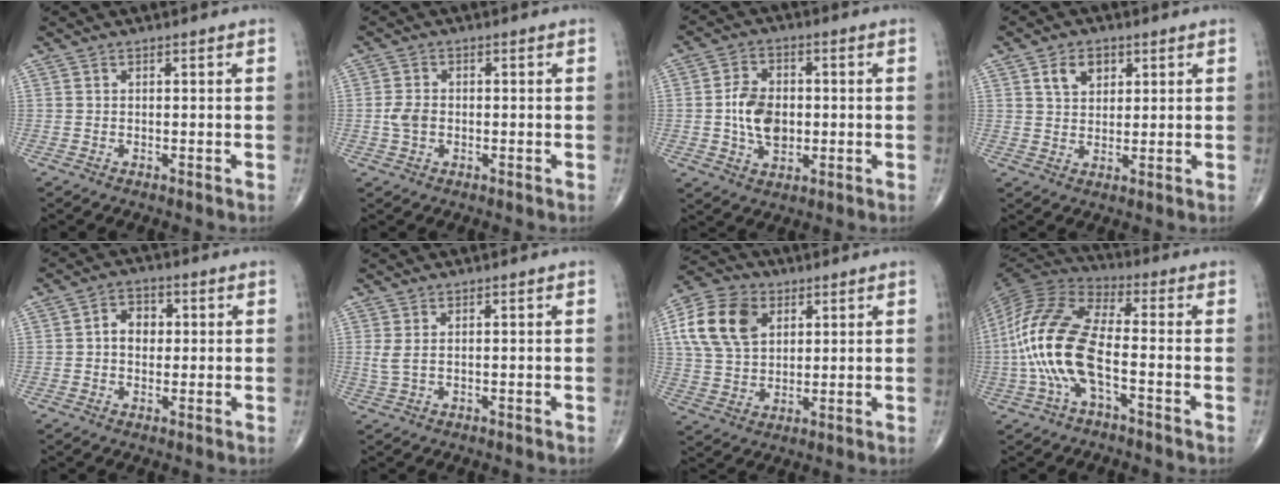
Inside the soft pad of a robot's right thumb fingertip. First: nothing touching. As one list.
[{"total": 3.3, "force": [-0.5, 2.3, 2.3], "torque": [-0.046, 0.005, -0.012]}, {"total": 9.3, "force": [-0.4, 6.4, 6.7], "torque": [-0.102, 0.007, -0.008]}, {"total": 5.5, "force": [2.5, 3.9, 3.1], "torque": [-0.032, -0.009, 0.042]}, {"total": 5.3, "force": [0.5, 4.1, 3.4], "torque": [-0.035, 0.013, 0.002]}, {"total": 2.1, "force": [0.5, 0.7, 2.0], "torque": [-0.055, 0.008, 0.018]}, {"total": 13.5, "force": [4.5, 9.4, 8.6], "torque": [-0.154, 0.000, 0.083]}, {"total": 17.3, "force": [-3.7, 7.2, 15.3], "torque": [-0.336, 0.033, -0.074]}]